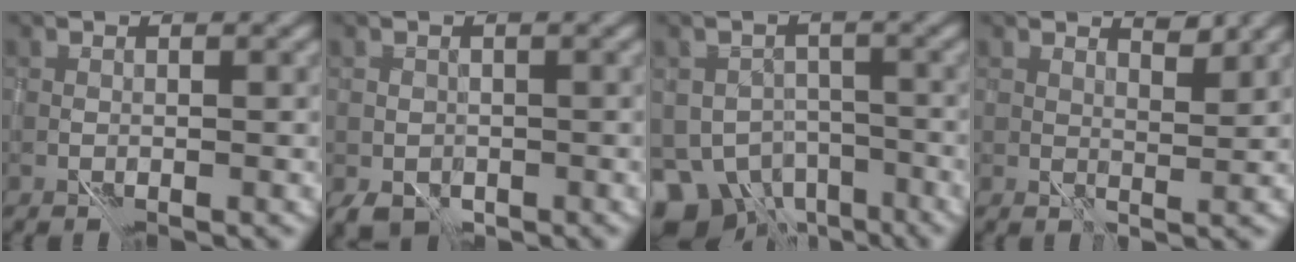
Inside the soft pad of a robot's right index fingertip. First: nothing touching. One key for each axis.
{"total": 2.2, "fx": -1.2, "fy": 1.5, "fz": 1.1, "tx": -0.012, "ty": -0.003, "tz": -0.019}
{"total": 6.3, "fx": -3.5, "fy": 4.4, "fz": 3.0, "tx": -0.036, "ty": -0.012, "tz": -0.057}
{"total": 2.8, "fx": 2.7, "fy": 0.0, "fz": 0.5, "tx": -0.004, "ty": 0.001, "tz": 0.048}